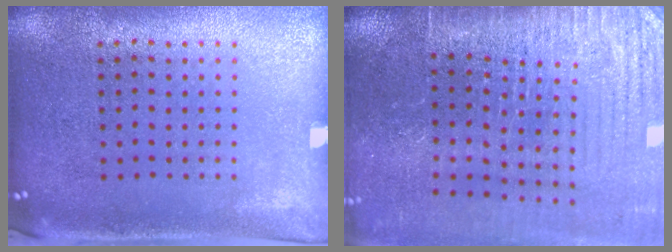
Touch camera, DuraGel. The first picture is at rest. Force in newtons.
{"total": 4.1, "press": 3.9, "slide": 1.3}